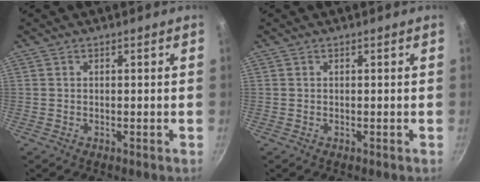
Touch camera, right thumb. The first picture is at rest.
{"total": 0.0}